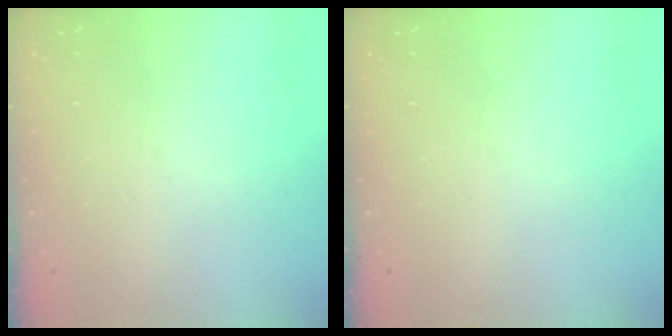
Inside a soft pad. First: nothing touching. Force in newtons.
{"total": 0.0}